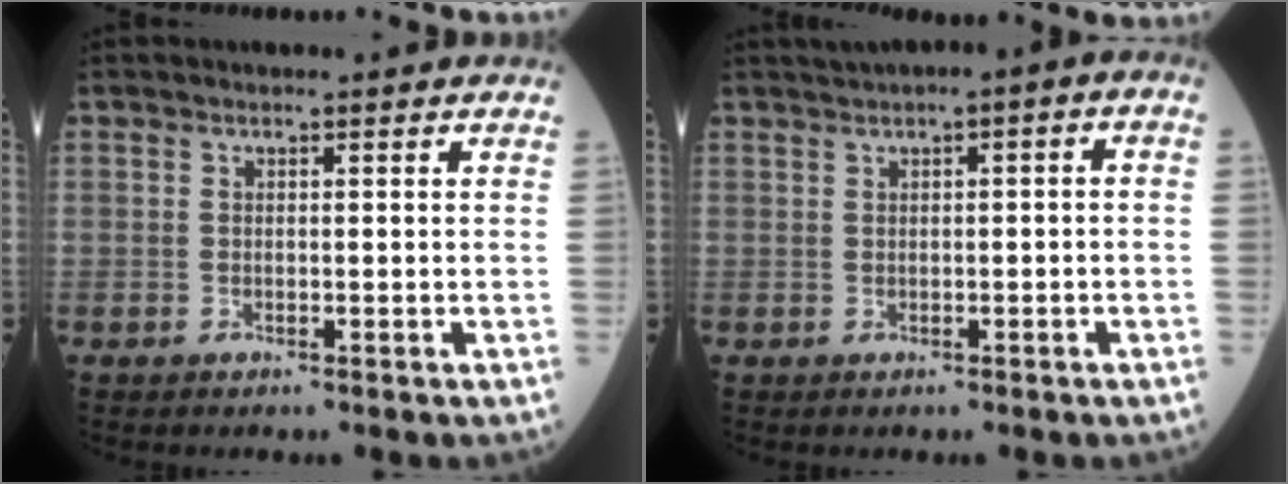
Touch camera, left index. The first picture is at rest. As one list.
[{"total": 3.4, "force": [0.8, 0.8, 3.2], "torque": [-0.048, 0.022, 0.011]}]